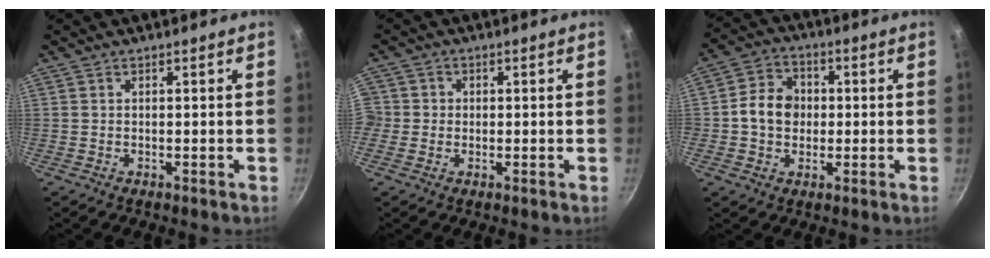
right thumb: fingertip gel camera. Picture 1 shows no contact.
{"total": 2.9, "force": [-0.7, 2.8, 0.5], "torque": [0.005, 0.012, -0.021]}
{"total": 8.1, "force": [-0.1, 6.8, 4.4], "torque": [-0.049, 0.015, -0.018]}